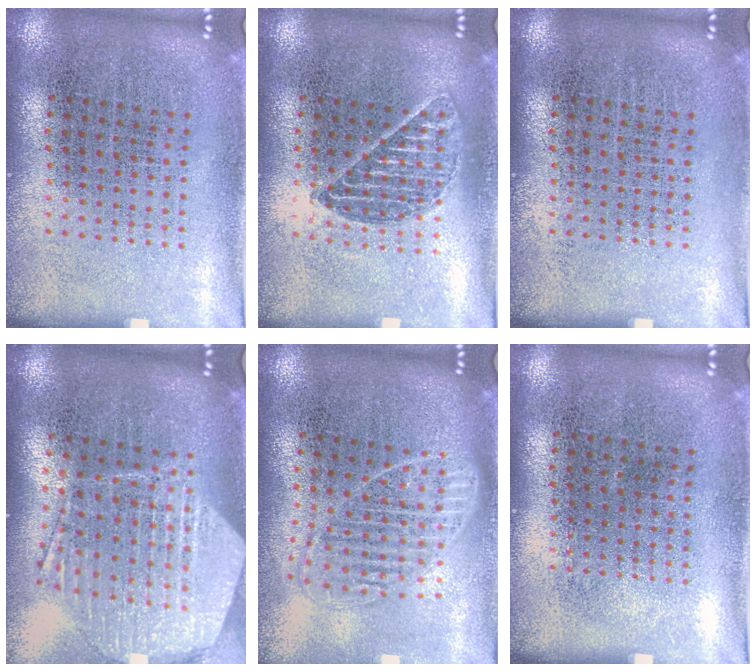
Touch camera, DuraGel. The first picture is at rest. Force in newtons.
{"total": 1.1, "press": 1.1, "slide": 0.5}
{"total": 0.0}
{"total": 1.9, "press": 1.8, "slide": 0.8}
{"total": 1.8, "press": 1.6, "slide": 1.0}
{"total": 0.0}